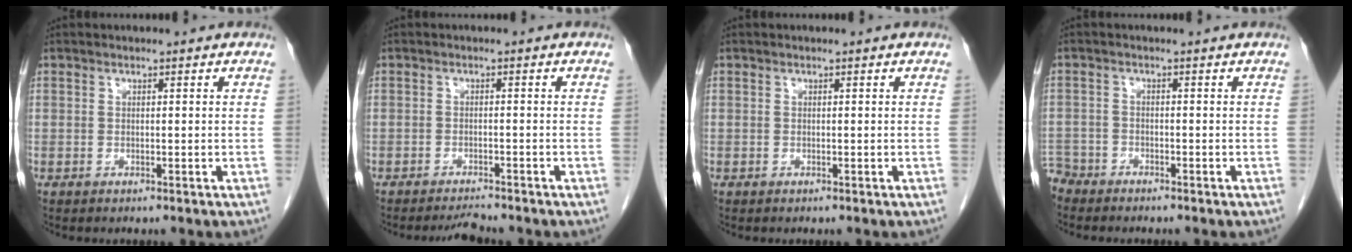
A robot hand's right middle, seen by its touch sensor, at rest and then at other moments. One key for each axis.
{"total": 2.1, "fx": -2.0, "fy": -0.3, "fz": 0.2, "tx": -0.010, "ty": -0.014, "tz": -0.030}
{"total": 0.0}
{"total": 3.7, "fx": -3.5, "fy": 1.4, "fz": 0.0, "tx": 0.006, "ty": -0.004, "tz": -0.068}